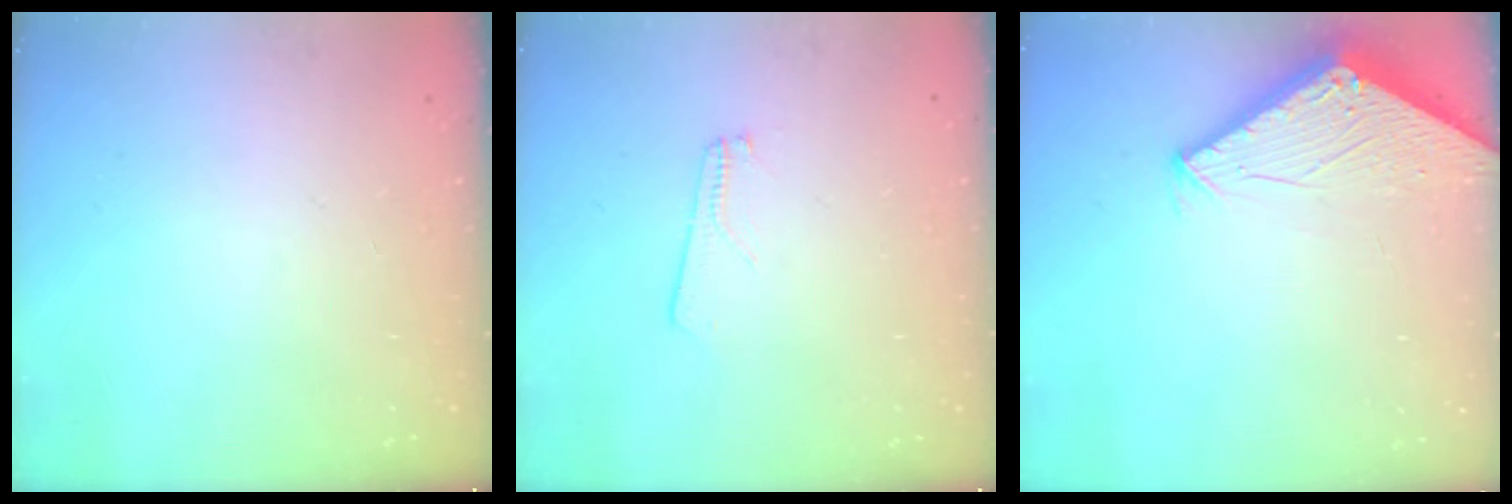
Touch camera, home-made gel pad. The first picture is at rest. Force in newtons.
{"total": 2.8, "press": 2.8, "slide": 0.4}
{"total": 2.9, "press": 2.9, "slide": 0.2}